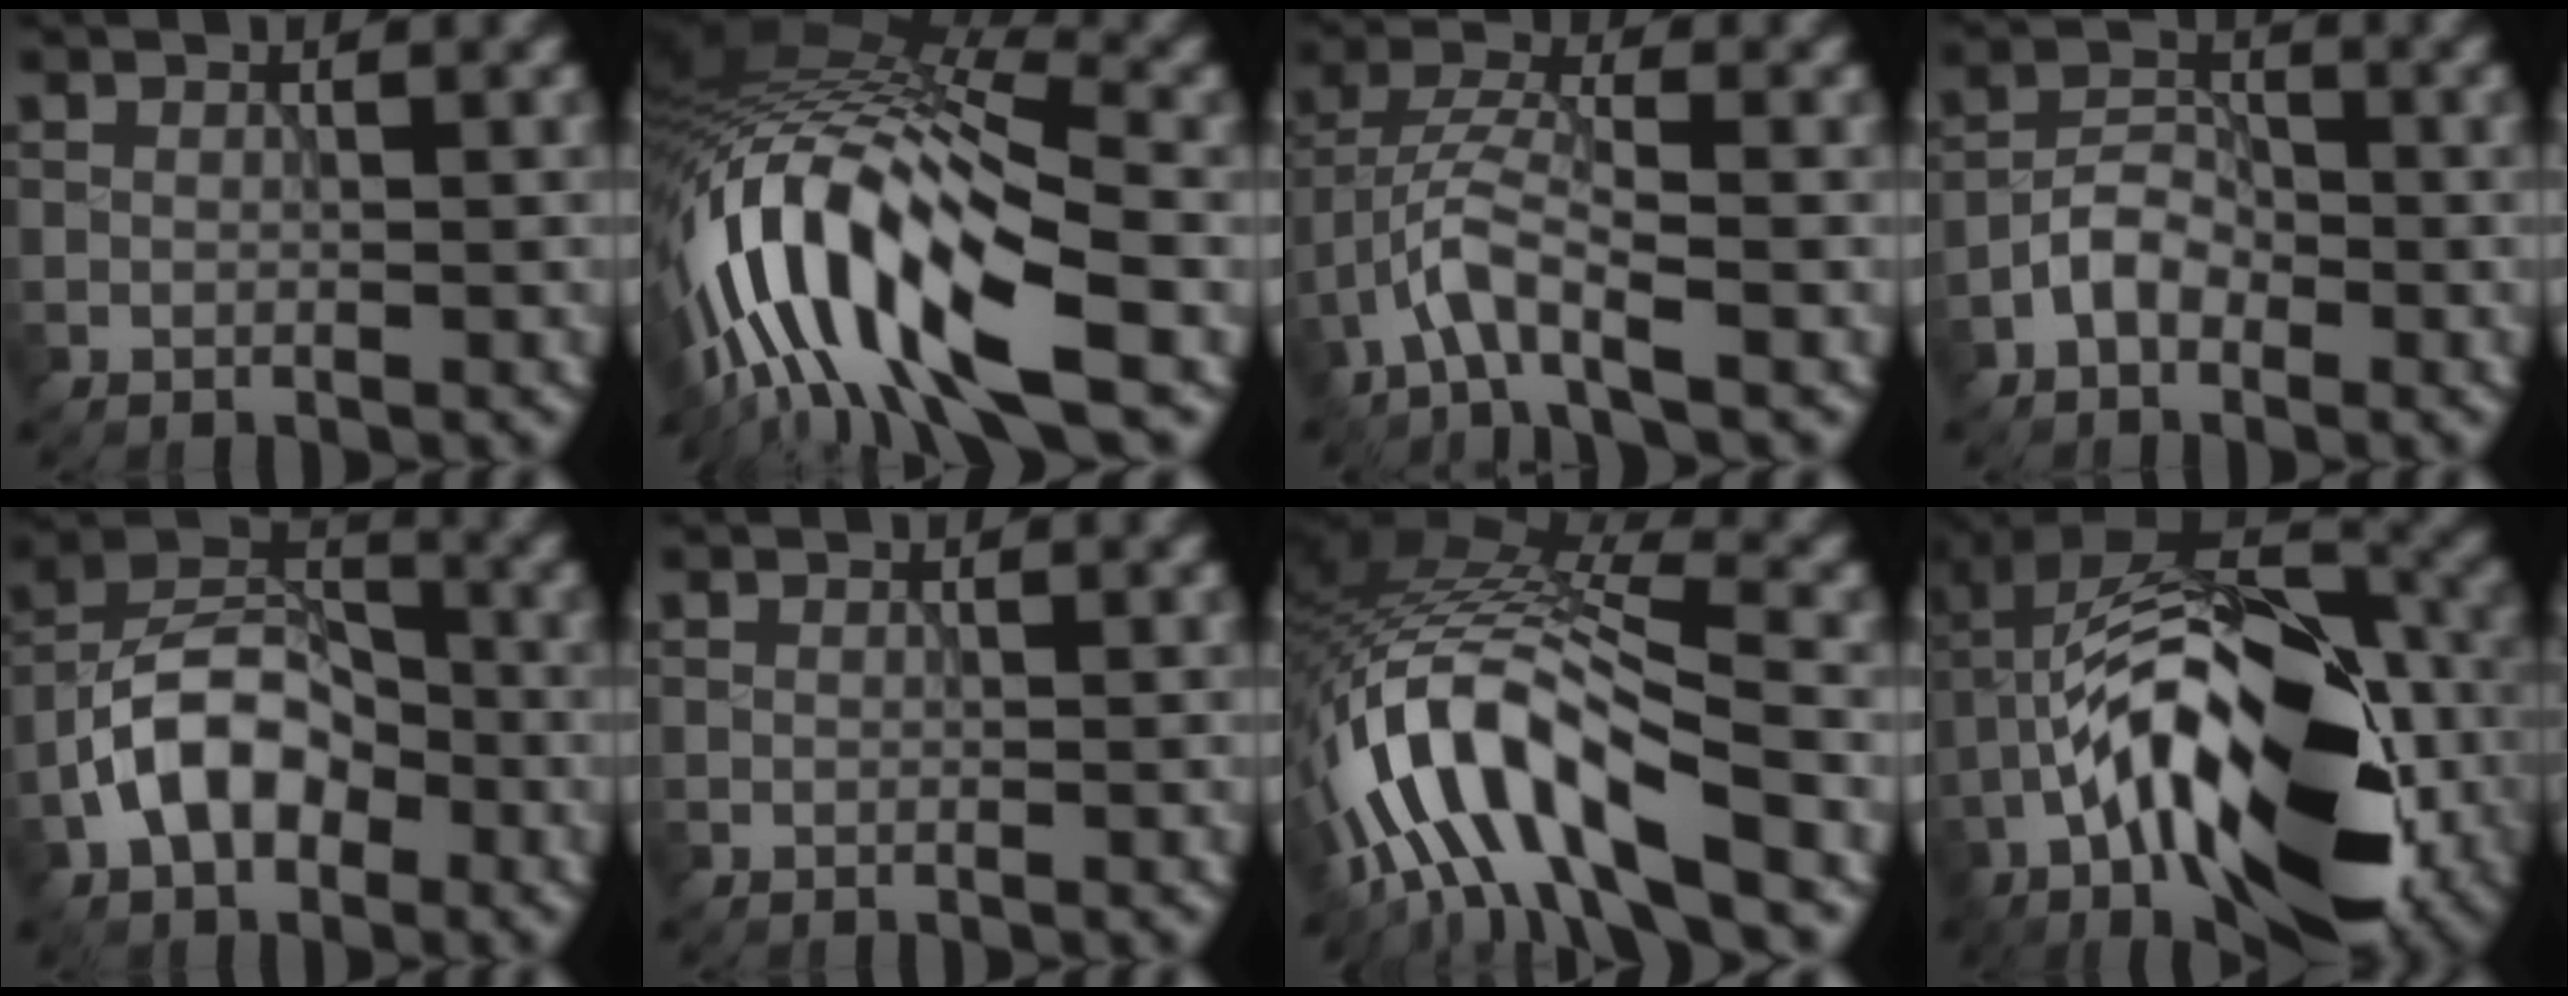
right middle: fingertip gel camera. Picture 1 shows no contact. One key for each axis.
{"total": 14.7, "fx": -4.7, "fy": 4.8, "fz": 13.0, "tx": -0.247, "ty": 0.020, "tz": -0.079}
{"total": 4.4, "fx": -2.5, "fy": 1.1, "fz": 3.5, "tx": -0.069, "ty": 0.014, "tz": -0.054}
{"total": 3.1, "fx": -1.8, "fy": 1.9, "fz": 1.8, "tx": -0.028, "ty": 0.011, "tz": -0.039}
{"total": 7.4, "fx": -3.3, "fy": 4.5, "fz": 4.9, "tx": -0.085, "ty": 0.014, "tz": -0.069}
{"total": 0.0}
{"total": 10.2, "fx": -6.0, "fy": 2.9, "fz": 7.7, "tx": -0.128, "ty": 0.012, "tz": -0.116}
{"total": 16.0, "fx": -4.7, "fy": 7.7, "fz": 13.3, "tx": -0.208, "ty": 0.019, "tz": -0.081}